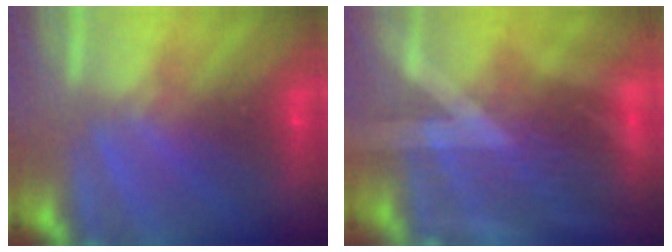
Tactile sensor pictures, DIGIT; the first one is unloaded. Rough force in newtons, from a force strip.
{"total": 3.0}